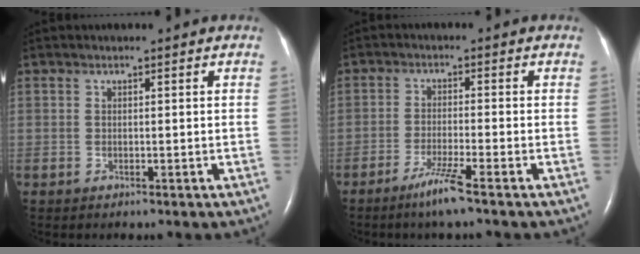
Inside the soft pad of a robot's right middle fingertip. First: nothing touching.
{"total": 4.6, "force": [-3.2, -0.8, 3.2], "torque": [-0.069, -0.012, -0.065]}